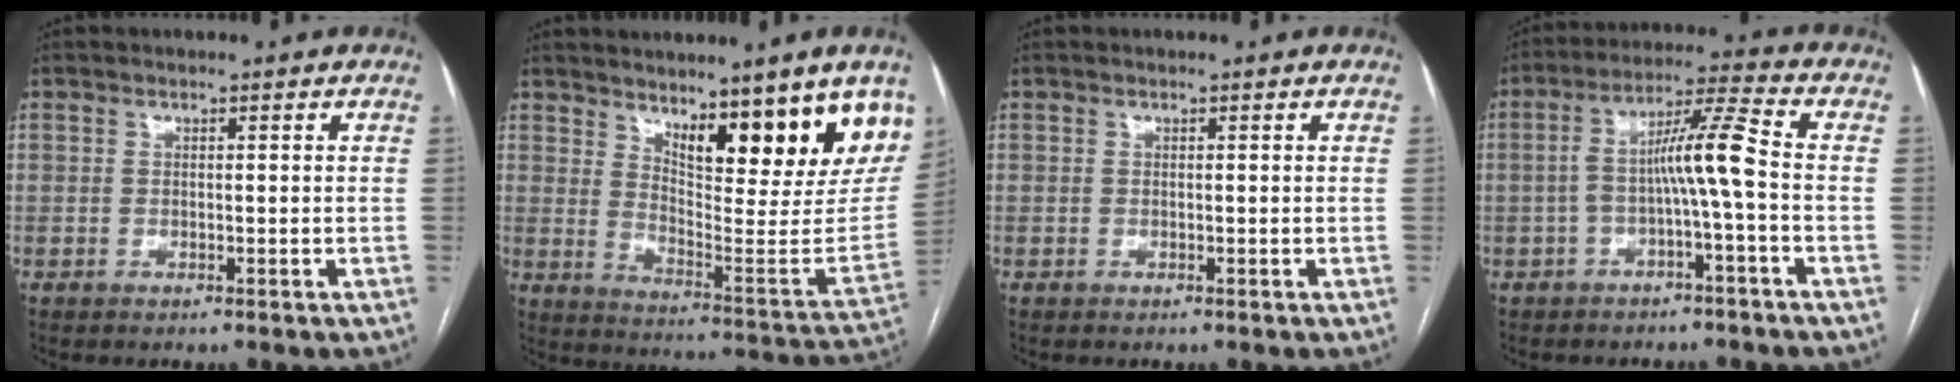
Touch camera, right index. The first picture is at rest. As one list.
[{"total": 20.8, "force": [13.7, 3.4, 15.3], "torque": [-0.215, -0.034, 0.200]}, {"total": 0.0}, {"total": 8.0, "force": [-1.5, -0.3, 7.9], "torque": [-0.141, 0.031, -0.025]}]